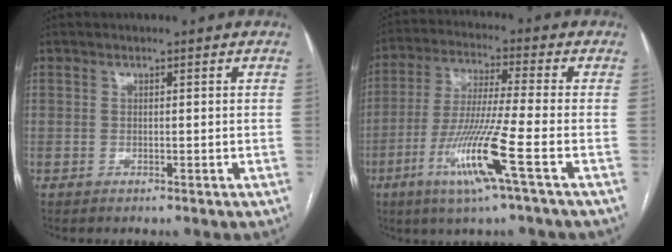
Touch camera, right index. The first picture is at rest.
{"total": 12.2, "force": [-5.1, -1.1, 11.0], "torque": [-0.220, -0.022, -0.101]}